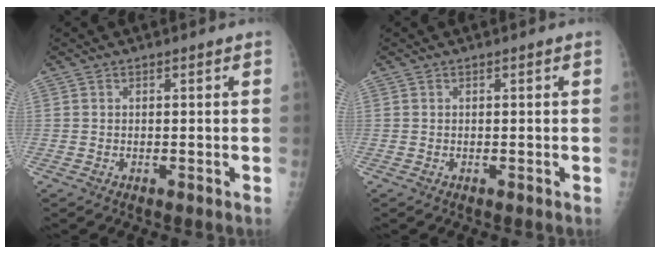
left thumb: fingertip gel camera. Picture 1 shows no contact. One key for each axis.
{"total": 0.0}